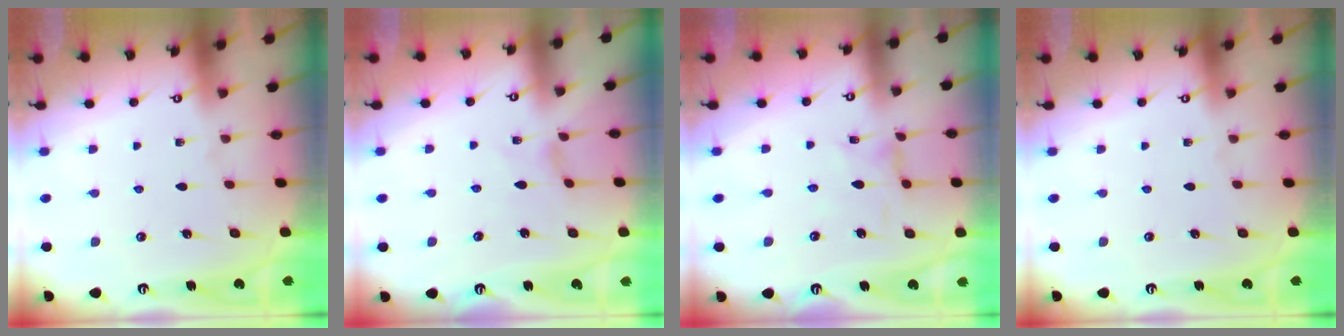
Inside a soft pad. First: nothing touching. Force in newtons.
{"total": 0.8, "press": 0.8, "slide": 0.2}
{"total": 1.7, "press": 1.7, "slide": 0.4}
{"total": 0.0}